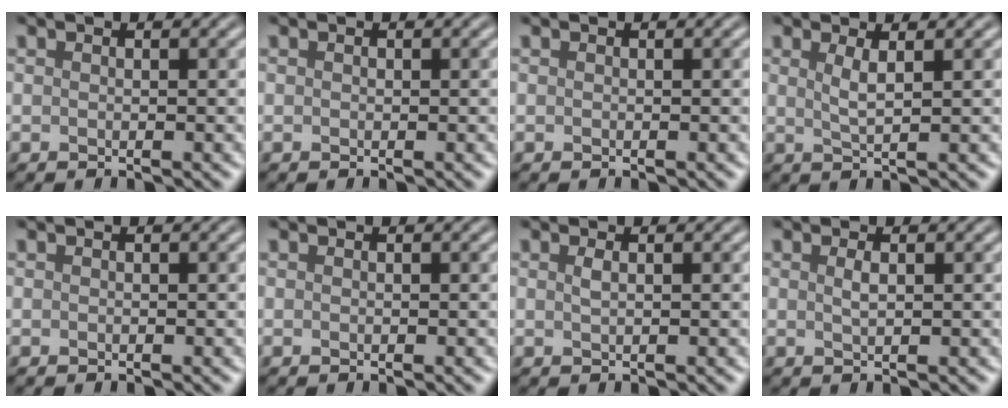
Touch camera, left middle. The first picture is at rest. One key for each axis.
{"total": 0.0}
{"total": 0.0}
{"total": 1.9, "fx": 0.8, "fy": 0.5, "fz": 1.7, "tx": -0.029, "ty": -0.002, "tz": 0.012}
{"total": 0.0}
{"total": 0.0}
{"total": 0.8, "fx": 0.3, "fy": 0.3, "fz": 0.7, "tx": -0.014, "ty": 0.002, "tz": 0.006}
{"total": 1.0, "fx": 0.4, "fy": 0.3, "fz": 0.9, "tx": -0.016, "ty": 0.001, "tz": 0.007}